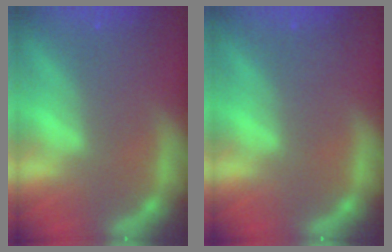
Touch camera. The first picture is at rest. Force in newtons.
{"total": 0.0}